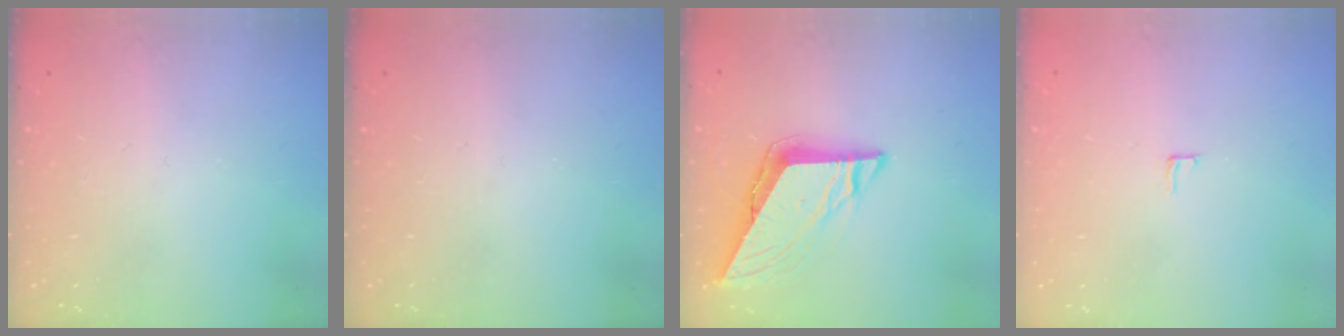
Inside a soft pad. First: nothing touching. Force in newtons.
{"total": 0.0}
{"total": 8.8, "press": 8.8, "slide": 0.9}
{"total": 3.1, "press": 3.1, "slide": 0.2}